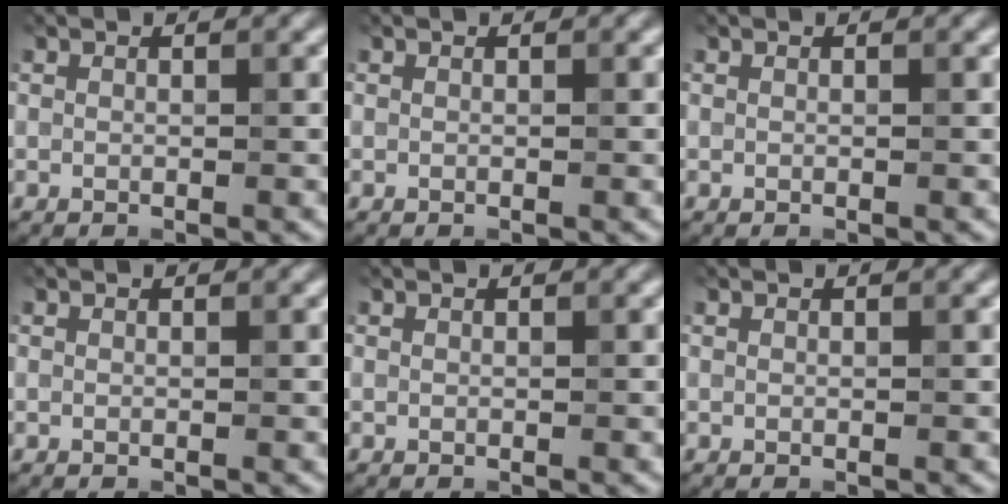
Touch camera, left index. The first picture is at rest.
{"total": 0.0}
{"total": 0.0}
{"total": 0.0}
{"total": 0.0}
{"total": 0.0}